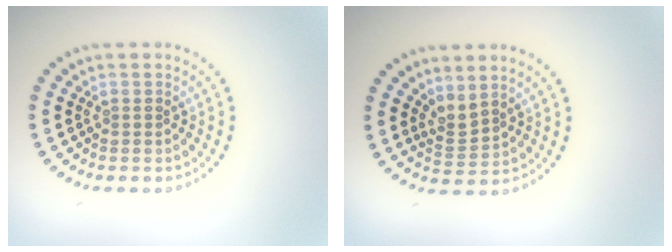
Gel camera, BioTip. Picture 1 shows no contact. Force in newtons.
{"total": 2.0, "press": 1.4, "slide": 1.4}